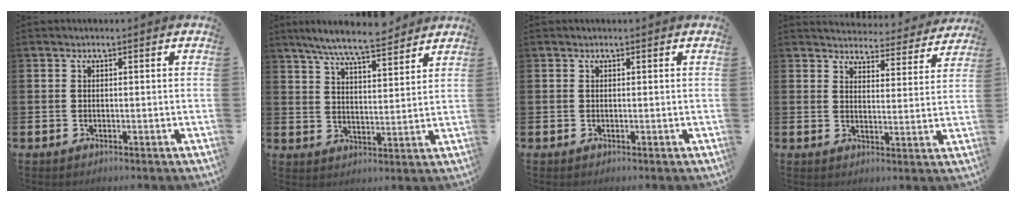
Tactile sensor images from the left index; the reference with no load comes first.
{"total": 7.8, "force": [7.2, 0.5, 2.9], "torque": [-0.075, -0.034, 0.127]}
{"total": 0.0}
{"total": 4.3, "force": [4.2, 0.8, 0.2], "torque": [-0.009, -0.037, 0.070]}